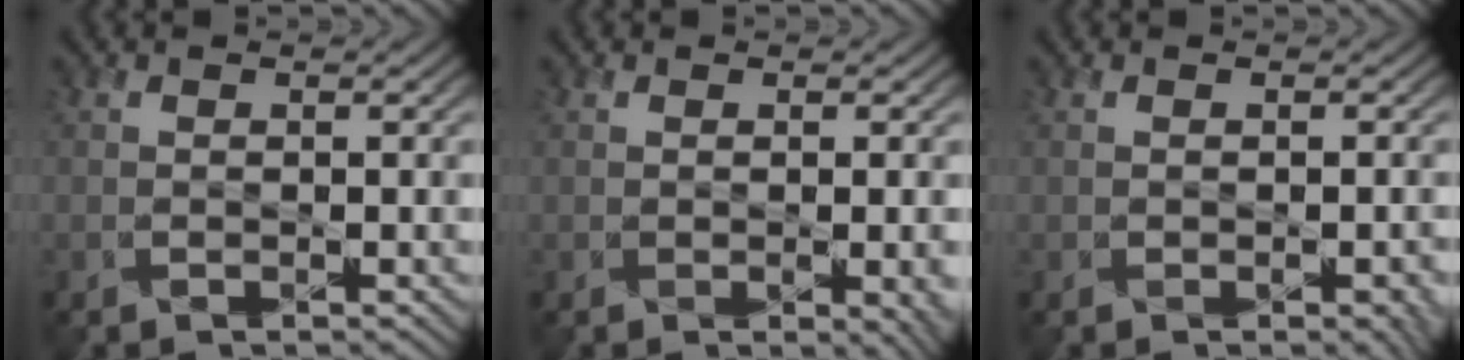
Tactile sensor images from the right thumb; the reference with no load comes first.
{"total": 3.7, "force": [-0.8, 1.3, 3.3], "torque": [-0.036, -0.010, 0.003]}
{"total": 2.3, "force": [-0.8, 0.9, 1.9], "torque": [-0.018, -0.005, 0.001]}